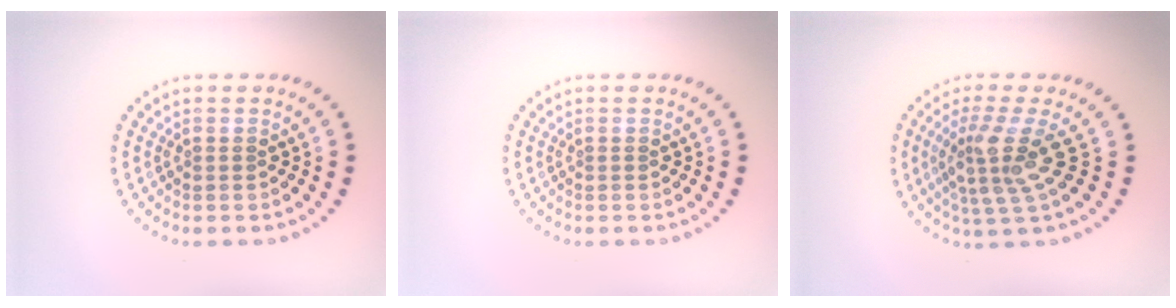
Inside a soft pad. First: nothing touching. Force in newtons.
{"total": 0.0}
{"total": 4.2, "press": 3.1, "slide": 2.8}